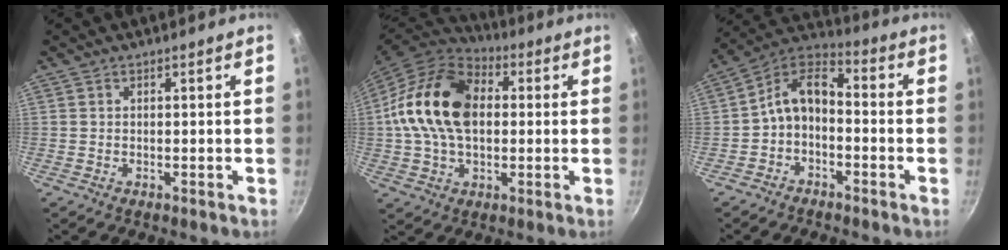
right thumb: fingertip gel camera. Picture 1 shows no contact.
{"total": 20.0, "force": [2.0, 13.5, 14.6], "torque": [-0.257, 0.026, 0.021]}
{"total": 8.9, "force": [-2.3, 5.6, 6.6], "torque": [-0.118, 0.057, -0.056]}